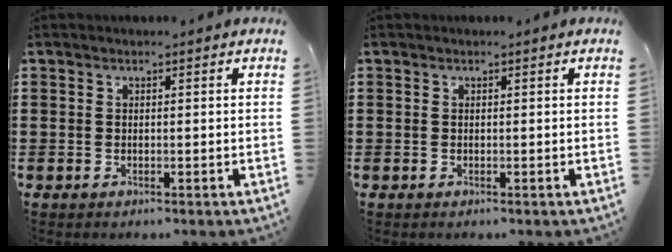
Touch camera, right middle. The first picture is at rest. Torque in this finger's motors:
{"motor_torque": [0.26, 0.25, 0.00, 0.00]}